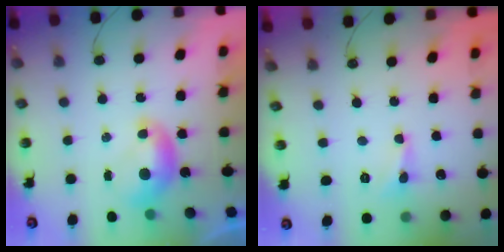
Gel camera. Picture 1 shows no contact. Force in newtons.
{"total": 1.7, "press": 1.6, "slide": 0.5}